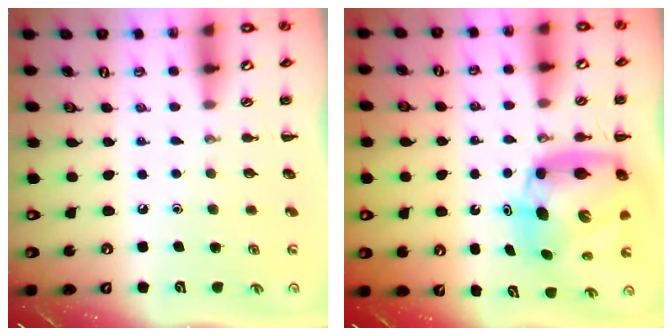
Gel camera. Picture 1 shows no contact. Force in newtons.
{"total": 10.0, "press": 9.6, "slide": 2.7}